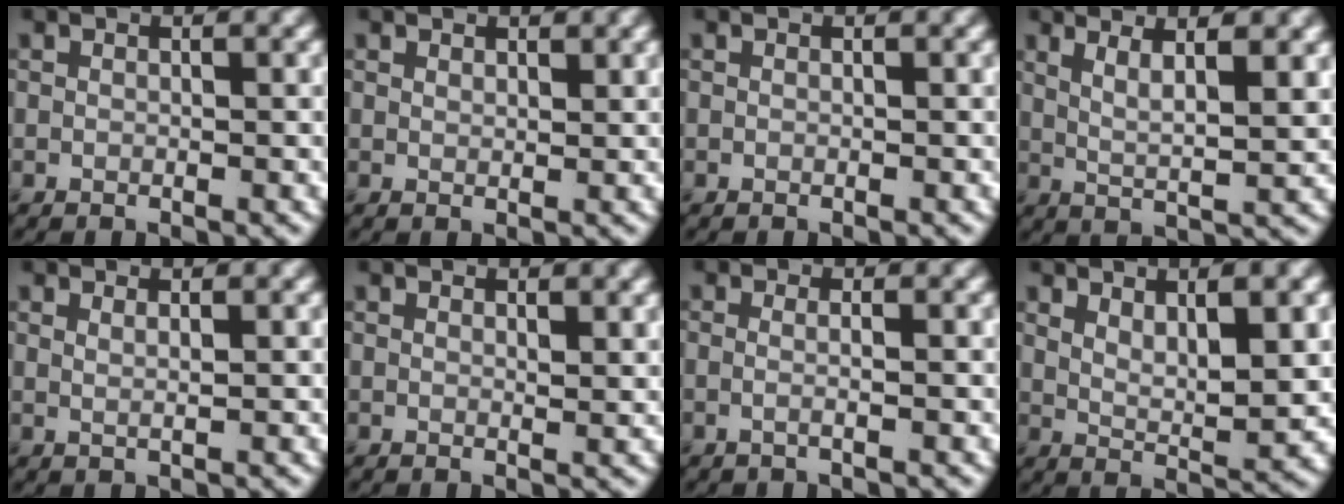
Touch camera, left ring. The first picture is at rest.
{"total": 0.9, "force": [0.8, 0.4, 0.3], "torque": [-0.005, -0.001, 0.015]}
{"total": 0.0}
{"total": 4.4, "force": [2.2, 0.9, 3.7], "torque": [-0.061, -0.003, 0.038]}
{"total": 1.0, "force": [0.6, 0.4, 0.8], "torque": [-0.006, -0.002, 0.005]}
{"total": 0.9, "force": [0.7, 0.2, 0.6], "torque": [-0.007, -0.003, 0.011]}
{"total": 1.8, "force": [0.1, 0.8, 1.5], "torque": [-0.010, -0.010, -0.021]}
{"total": 4.8, "force": [2.0, 1.3, 4.2], "torque": [-0.067, -0.010, 0.035]}